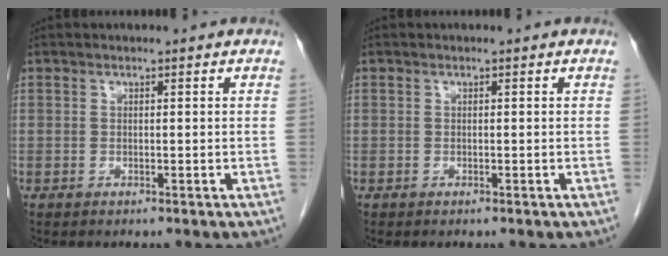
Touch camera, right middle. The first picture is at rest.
{"total": 0.0}